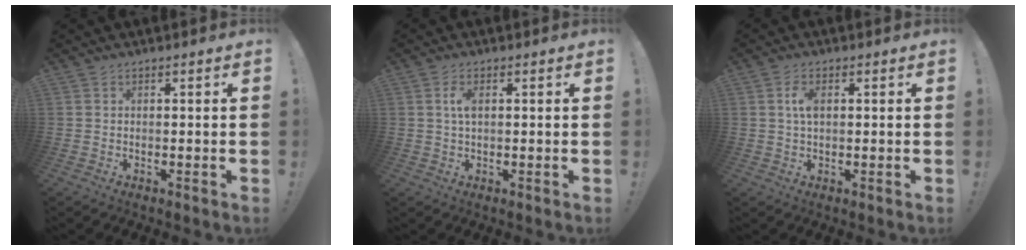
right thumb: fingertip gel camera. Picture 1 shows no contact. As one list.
[{"total": 3.2, "force": [0.7, 1.4, 2.8], "torque": [-0.042, 0.000, 0.007]}, {"total": 4.0, "force": [0.8, 2.0, 3.3], "torque": [-0.053, 0.000, 0.010]}]